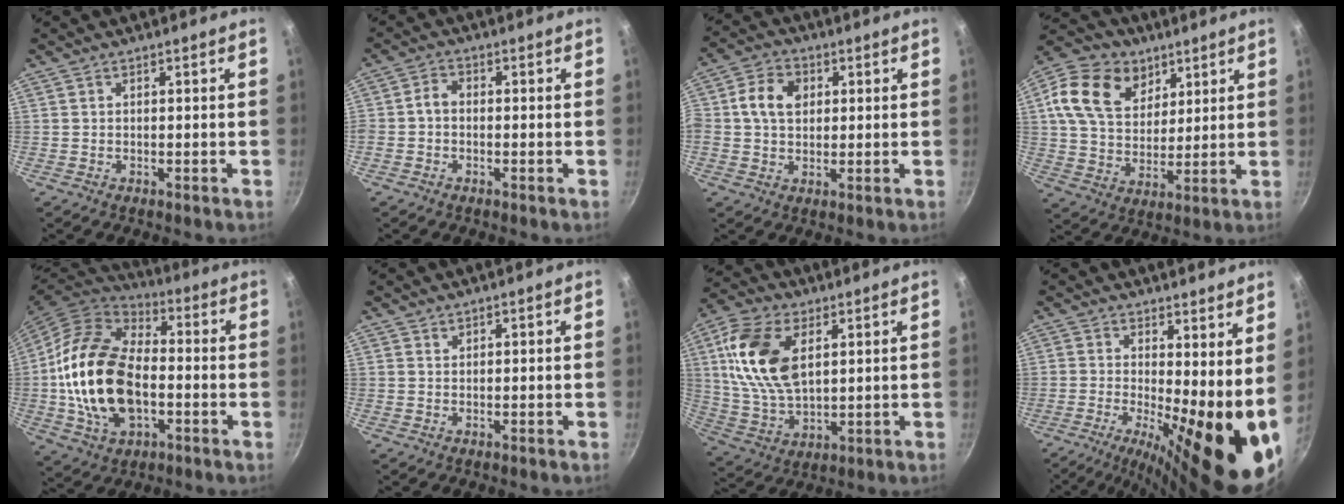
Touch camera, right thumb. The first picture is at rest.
{"total": 4.2, "force": [-0.9, 3.3, 2.4], "torque": [-0.037, 0.020, -0.032]}
{"total": 7.8, "force": [1.5, 5.9, 4.9], "torque": [-0.078, 0.008, 0.013]}
{"total": 17.3, "force": [7.4, 12.5, 9.4], "torque": [-0.152, -0.015, 0.127]}
{"total": 22.2, "force": [-2.2, 13.9, 17.1], "torque": [-0.310, 0.025, -0.043]}
{"total": 0.6, "force": [0.5, 0.3, 0.1], "torque": [0.001, -0.004, 0.011]}
{"total": 16.4, "force": [4.8, 9.5, 12.5], "torque": [-0.230, -0.009, 0.097]}
{"total": 15.4, "force": [-0.6, 4.8, 14.6], "torque": [-0.197, -0.017, -0.009]}